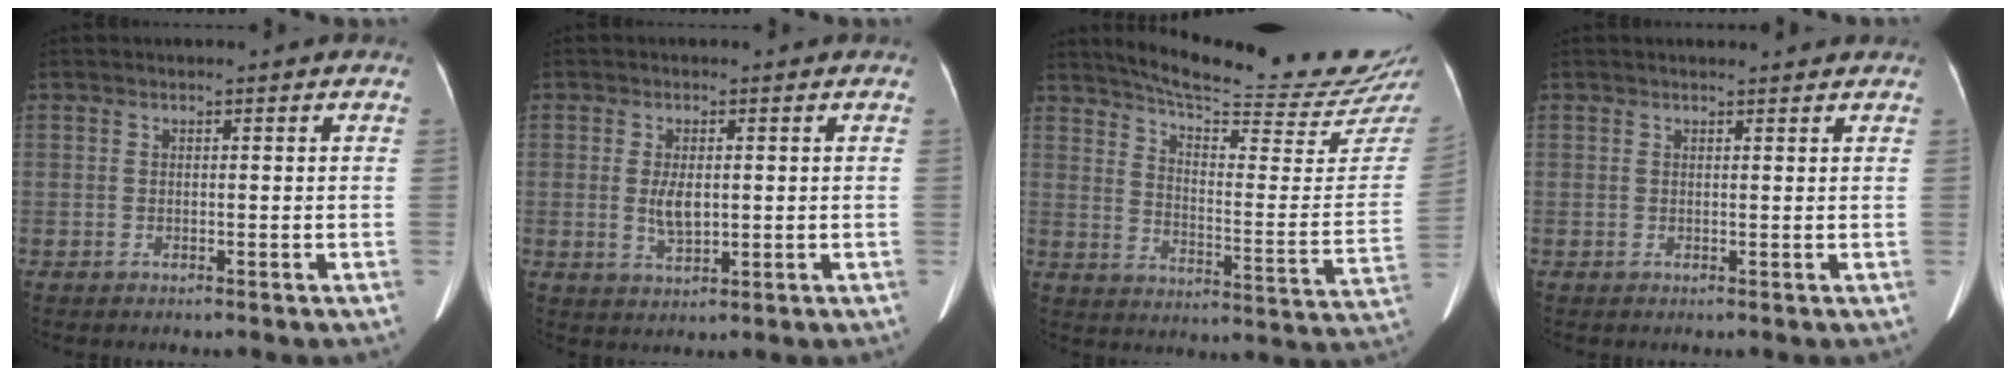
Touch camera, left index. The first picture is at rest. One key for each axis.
{"total": 3.6, "fx": 0.2, "fy": 1.5, "fz": 3.2, "tx": -0.066, "ty": -0.003, "tz": 0.011}
{"total": 23.3, "fx": 21.6, "fy": 0.2, "fz": 8.7, "tx": -0.133, "ty": -0.092, "tz": 0.281}
{"total": 3.4, "fx": 3.2, "fy": 0.3, "fz": 1.1, "tx": -0.016, "ty": 0.013, "tz": 0.038}